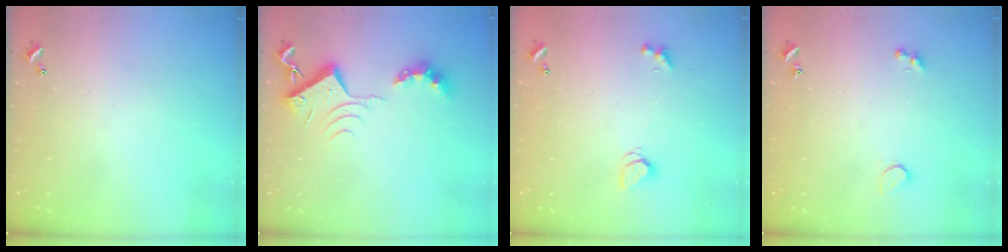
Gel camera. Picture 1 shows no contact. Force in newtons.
{"total": 8.9, "press": 8.8, "slide": 1.1}
{"total": 2.0, "press": 2.0, "slide": 0.3}
{"total": 2.6, "press": 2.2, "slide": 1.2}